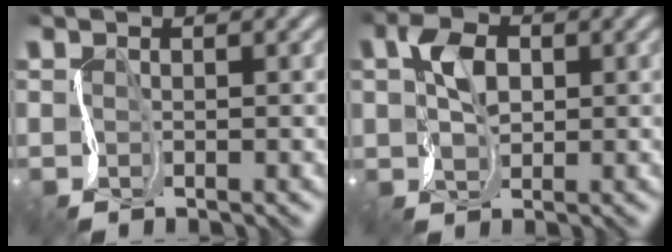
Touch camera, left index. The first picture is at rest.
{"total": 3.1, "force": [1.0, 2.1, 2.1], "torque": [-0.048, 0.010, 0.012]}